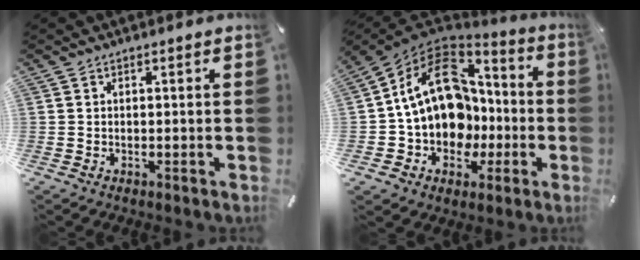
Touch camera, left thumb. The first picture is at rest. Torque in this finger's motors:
{"motor_torque": [0.25, 2.49, 2.77, 0.00, 0.31]}